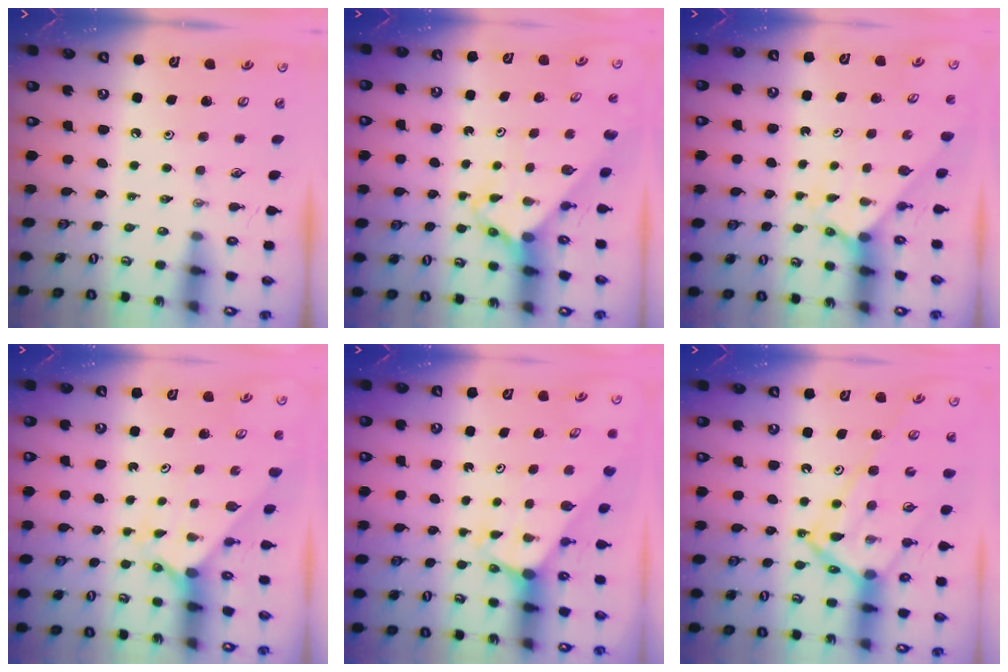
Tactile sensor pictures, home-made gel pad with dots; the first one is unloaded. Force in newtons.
{"total": 2.8, "press": 2.8, "slide": 0.2}
{"total": 2.3, "press": 2.3, "slide": 0.2}
{"total": 2.0, "press": 2.0, "slide": 0.2}
{"total": 3.1, "press": 3.1, "slide": 0.0}
{"total": 15.1, "press": 15.1, "slide": 1.6}